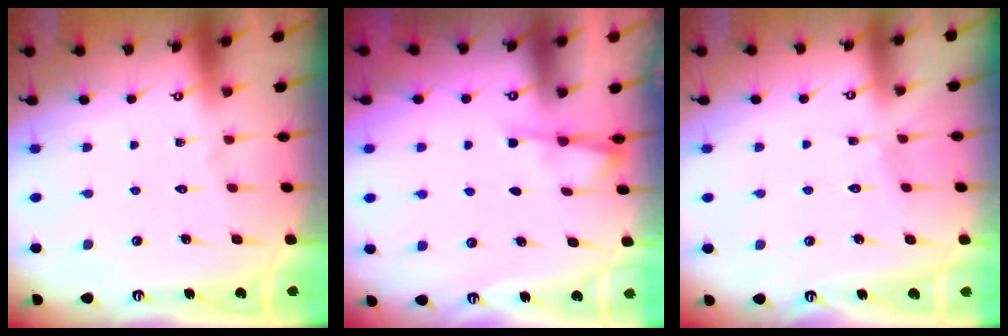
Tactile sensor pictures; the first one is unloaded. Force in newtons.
{"total": 2.4, "press": 2.4, "slide": 0.5}
{"total": 2.9, "press": 2.9, "slide": 0.4}